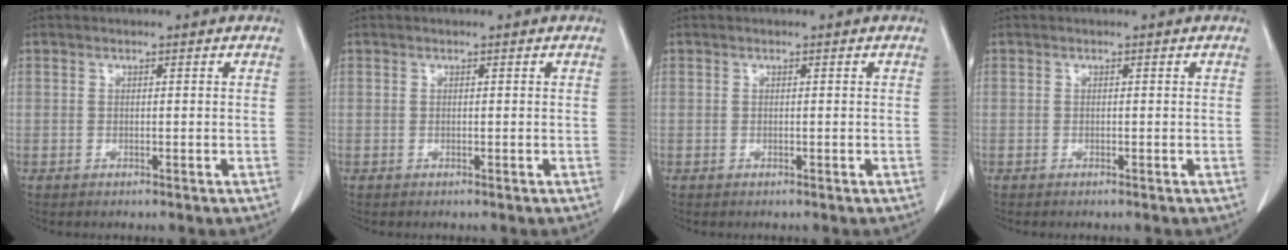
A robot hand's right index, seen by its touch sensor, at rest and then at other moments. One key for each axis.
{"total": 0.0}
{"total": 0.0}
{"total": 0.0}